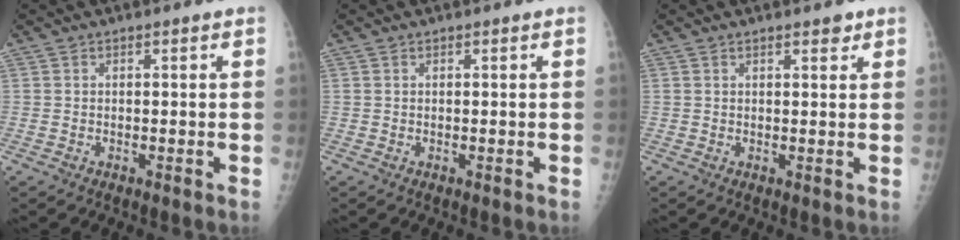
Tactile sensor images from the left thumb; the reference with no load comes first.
{"total": 0.0}
{"total": 1.7, "force": [1.2, 0.6, 1.0], "torque": [-0.007, -0.005, 0.014]}